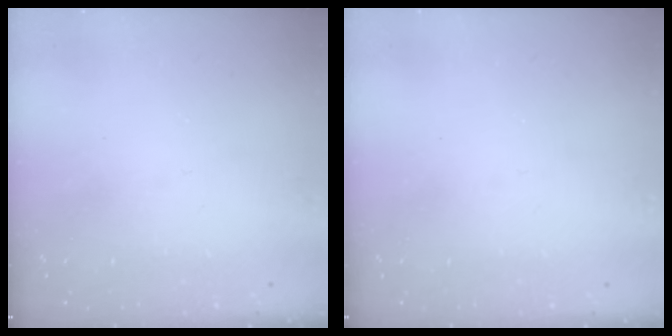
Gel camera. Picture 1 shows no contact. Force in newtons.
{"total": 0.0}